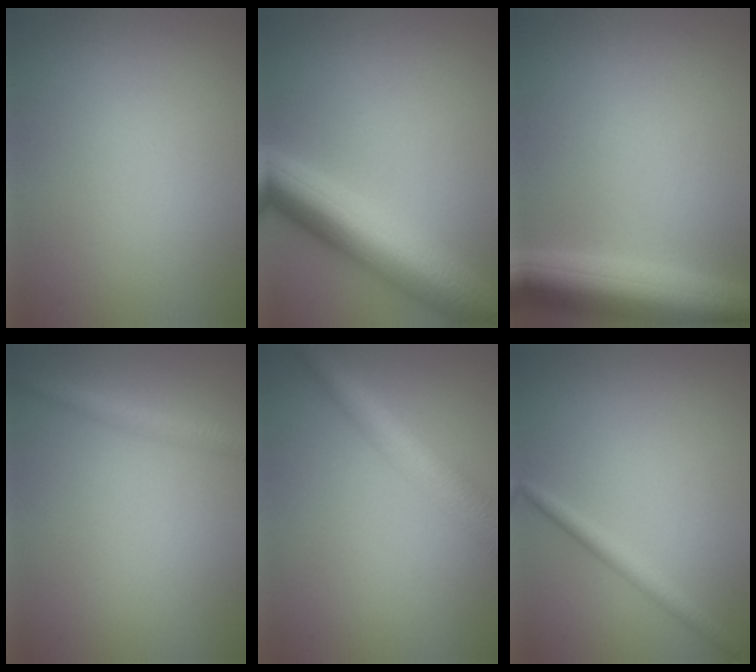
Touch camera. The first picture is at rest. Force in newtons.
{"total": 9.0, "press": 9.0, "slide": 0.1}
{"total": 7.5, "press": 7.5, "slide": 0.4}
{"total": 2.2, "press": 2.2, "slide": 0.1}
{"total": 4.9, "press": 4.9, "slide": 0.2}
{"total": 1.5, "press": 1.5, "slide": 0.1}